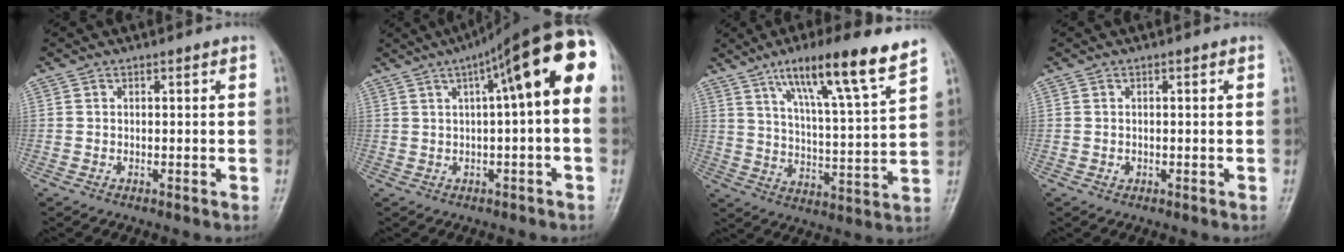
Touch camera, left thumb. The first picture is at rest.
{"total": 16.4, "force": [3.7, 4.0, 15.5], "torque": [-0.209, 0.044, 0.042]}
{"total": 16.4, "force": [10.7, 1.5, 12.3], "torque": [-0.189, -0.049, 0.176]}
{"total": 0.9, "force": [-0.1, 0.8, 0.5], "torque": [0.000, 0.002, -0.002]}